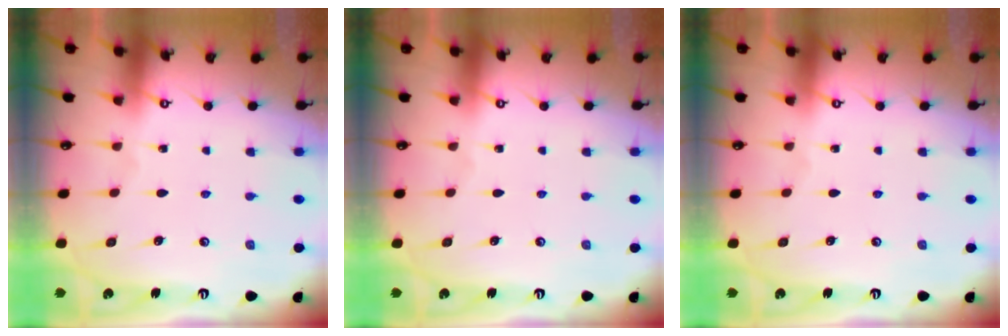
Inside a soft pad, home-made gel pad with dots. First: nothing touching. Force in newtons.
{"total": 0.0}
{"total": 0.0}